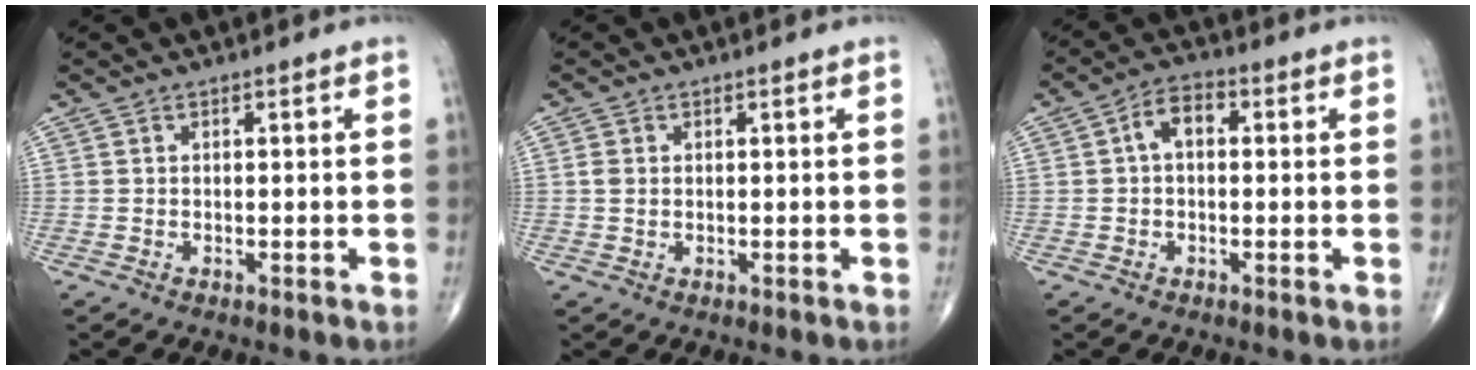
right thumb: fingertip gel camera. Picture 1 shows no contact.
{"total": 1.6, "force": [0.2, 1.2, 1.0], "torque": [-0.020, 0.000, 0.006]}
{"total": 5.2, "force": [0.6, 3.2, 4.1], "torque": [-0.062, 0.019, 0.001]}